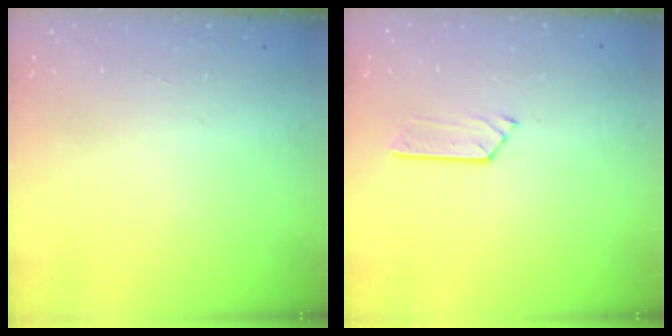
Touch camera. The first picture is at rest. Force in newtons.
{"total": 3.4, "press": 3.4, "slide": 0.4}